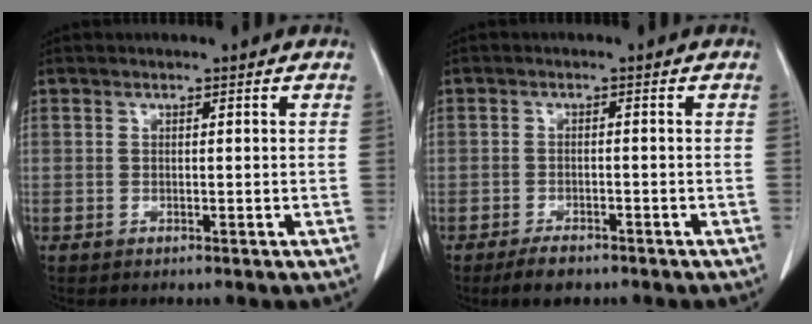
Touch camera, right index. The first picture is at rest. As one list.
[{"total": 3.5, "force": [-2.6, 1.4, 1.8], "torque": [-0.034, -0.002, -0.040]}]